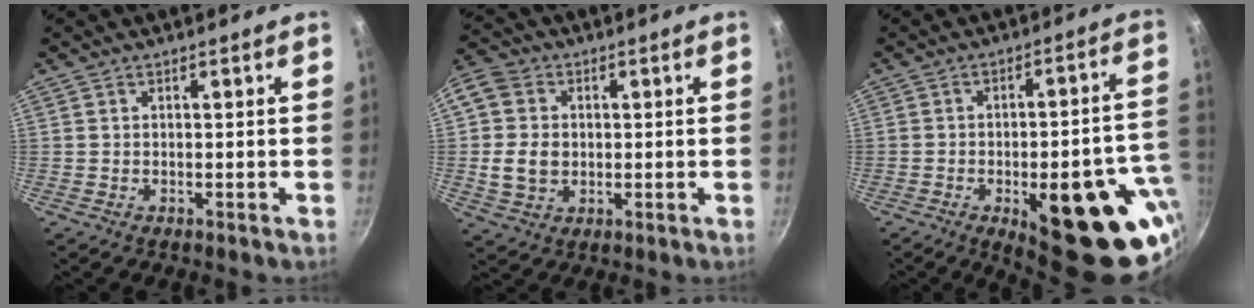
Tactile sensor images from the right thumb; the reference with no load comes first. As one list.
[{"total": 11.2, "force": [0.3, 9.3, 6.3], "torque": [-0.113, 0.009, -0.001]}, {"total": 25.5, "force": [-7.8, 9.9, 22.1], "torque": [-0.226, 0.014, -0.091]}]